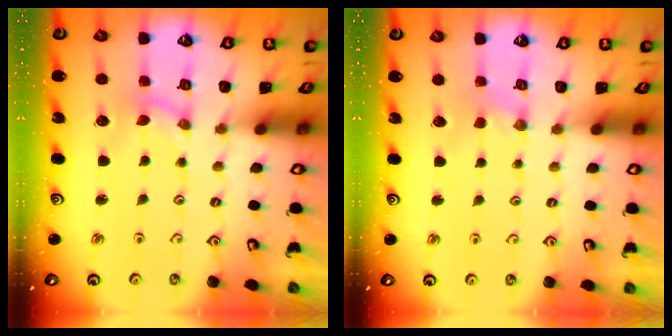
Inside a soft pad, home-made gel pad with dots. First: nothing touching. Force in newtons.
{"total": 1.2, "press": 1.2, "slide": 0.3}